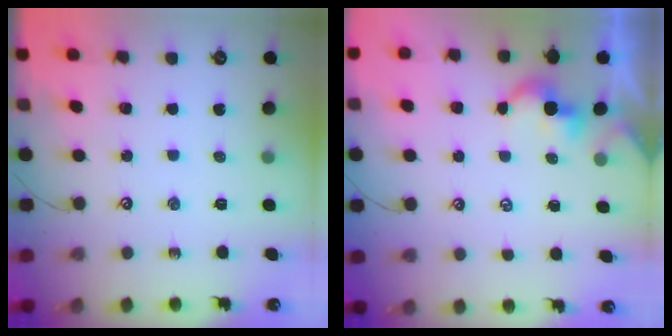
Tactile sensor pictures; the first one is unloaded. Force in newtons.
{"total": 2.4, "press": 2.4, "slide": 0.2}